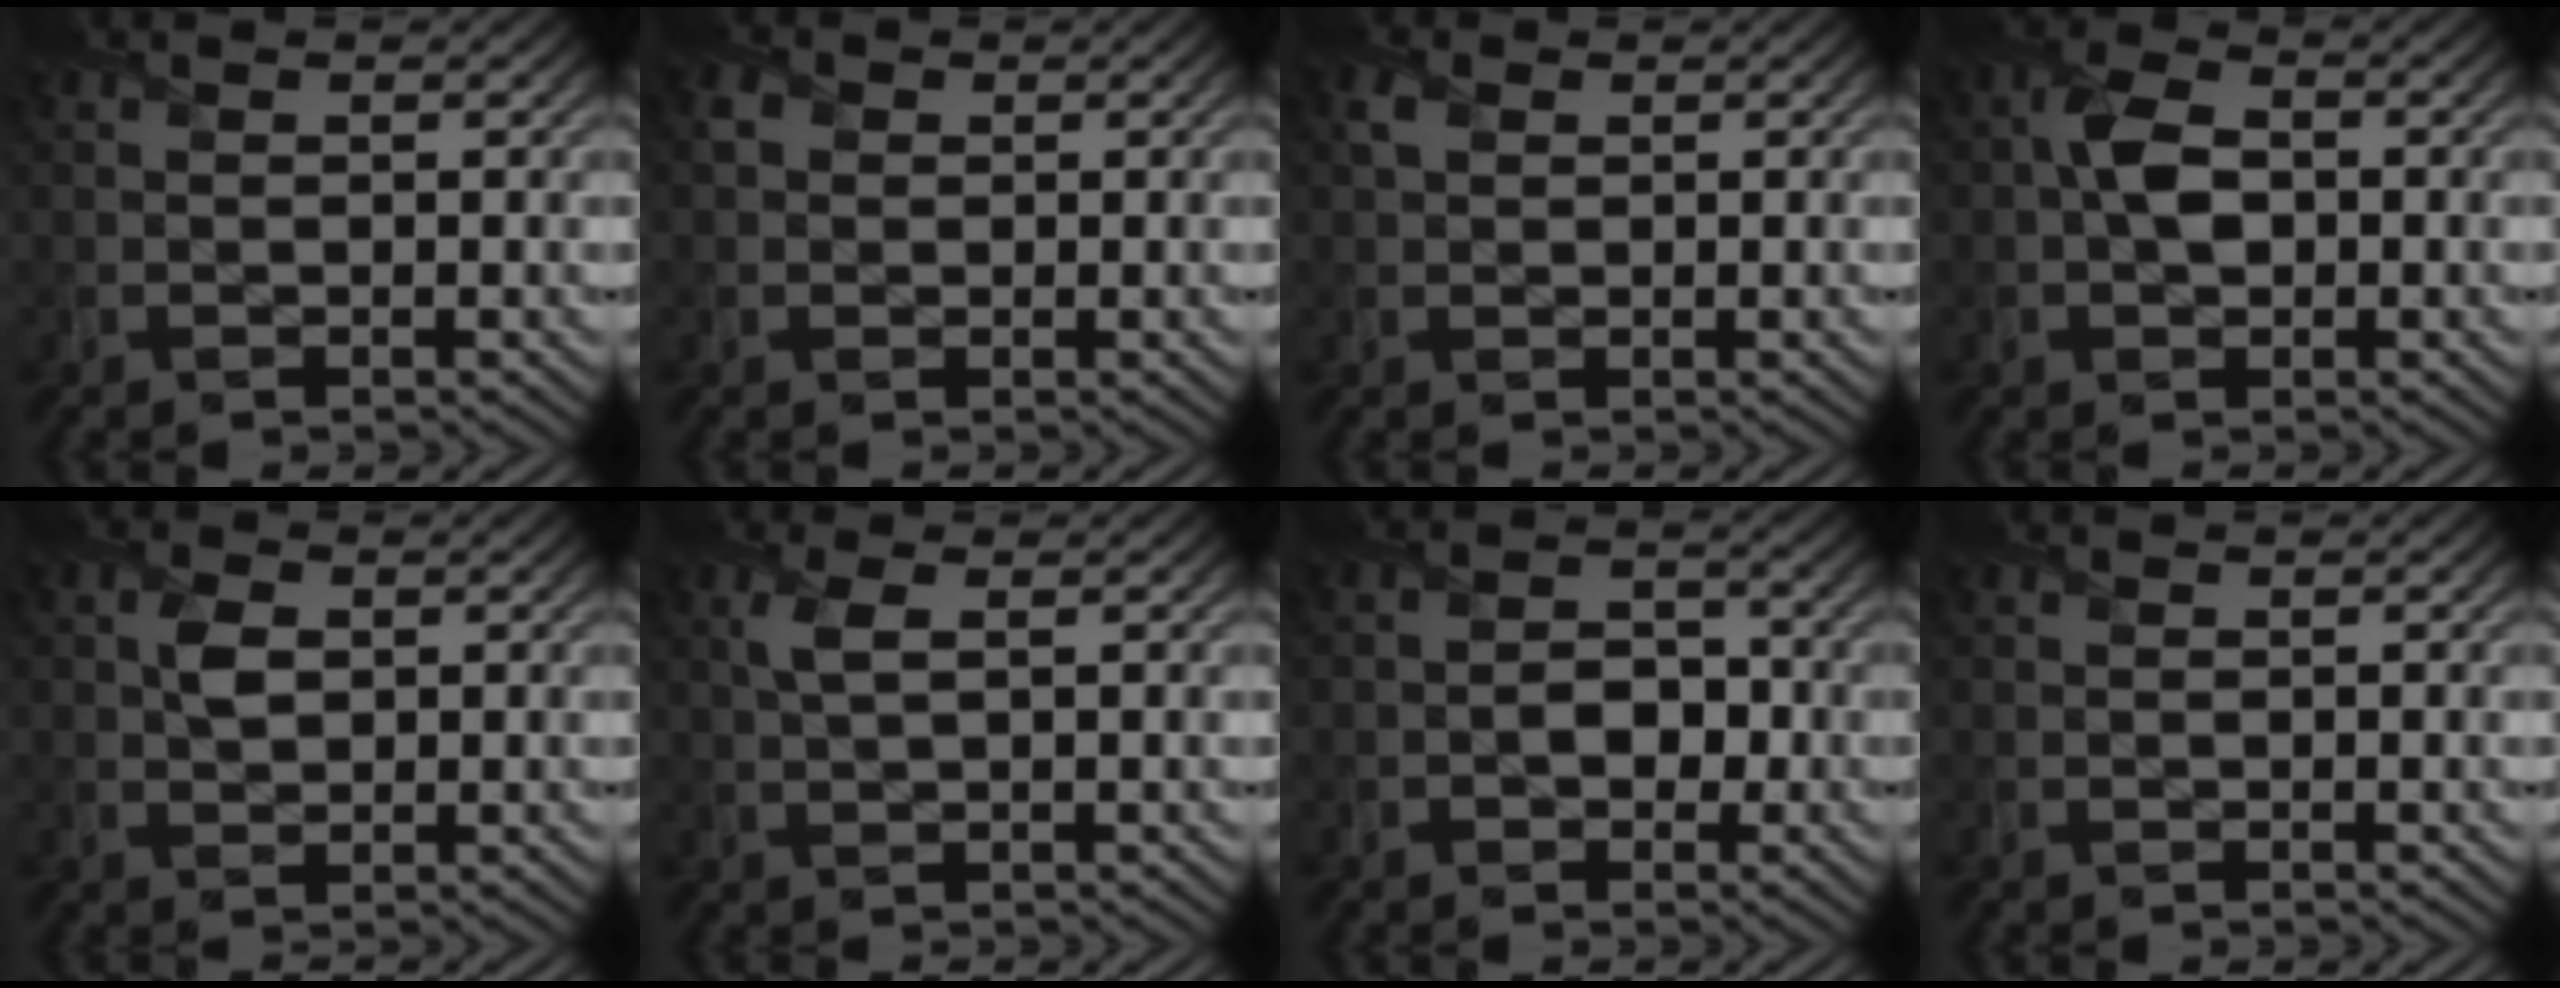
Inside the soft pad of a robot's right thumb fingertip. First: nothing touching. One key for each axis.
{"total": 1.7, "fx": 0.2, "fy": 1.6, "fz": 0.5, "tx": -0.007, "ty": -0.001, "tz": -0.003}
{"total": 1.8, "fx": 0.7, "fy": 1.3, "fz": 0.9, "tx": -0.021, "ty": 0.004, "tz": 0.010}
{"total": 4.5, "fx": -0.2, "fy": 3.1, "fz": 3.3, "tx": -0.066, "ty": 0.005, "tz": -0.012}
{"total": 2.3, "fx": 0.7, "fy": 1.7, "fz": 1.5, "tx": -0.036, "ty": 0.001, "tz": 0.009}
{"total": 2.4, "fx": 0.9, "fy": 0.8, "fz": 2.1, "tx": -0.055, "ty": 0.006, "tz": 0.015}
{"total": 3.1, "fx": -1.0, "fy": 2.5, "fz": 1.7, "tx": -0.007, "ty": 0.005, "tz": -0.027}
{"total": 0.0}